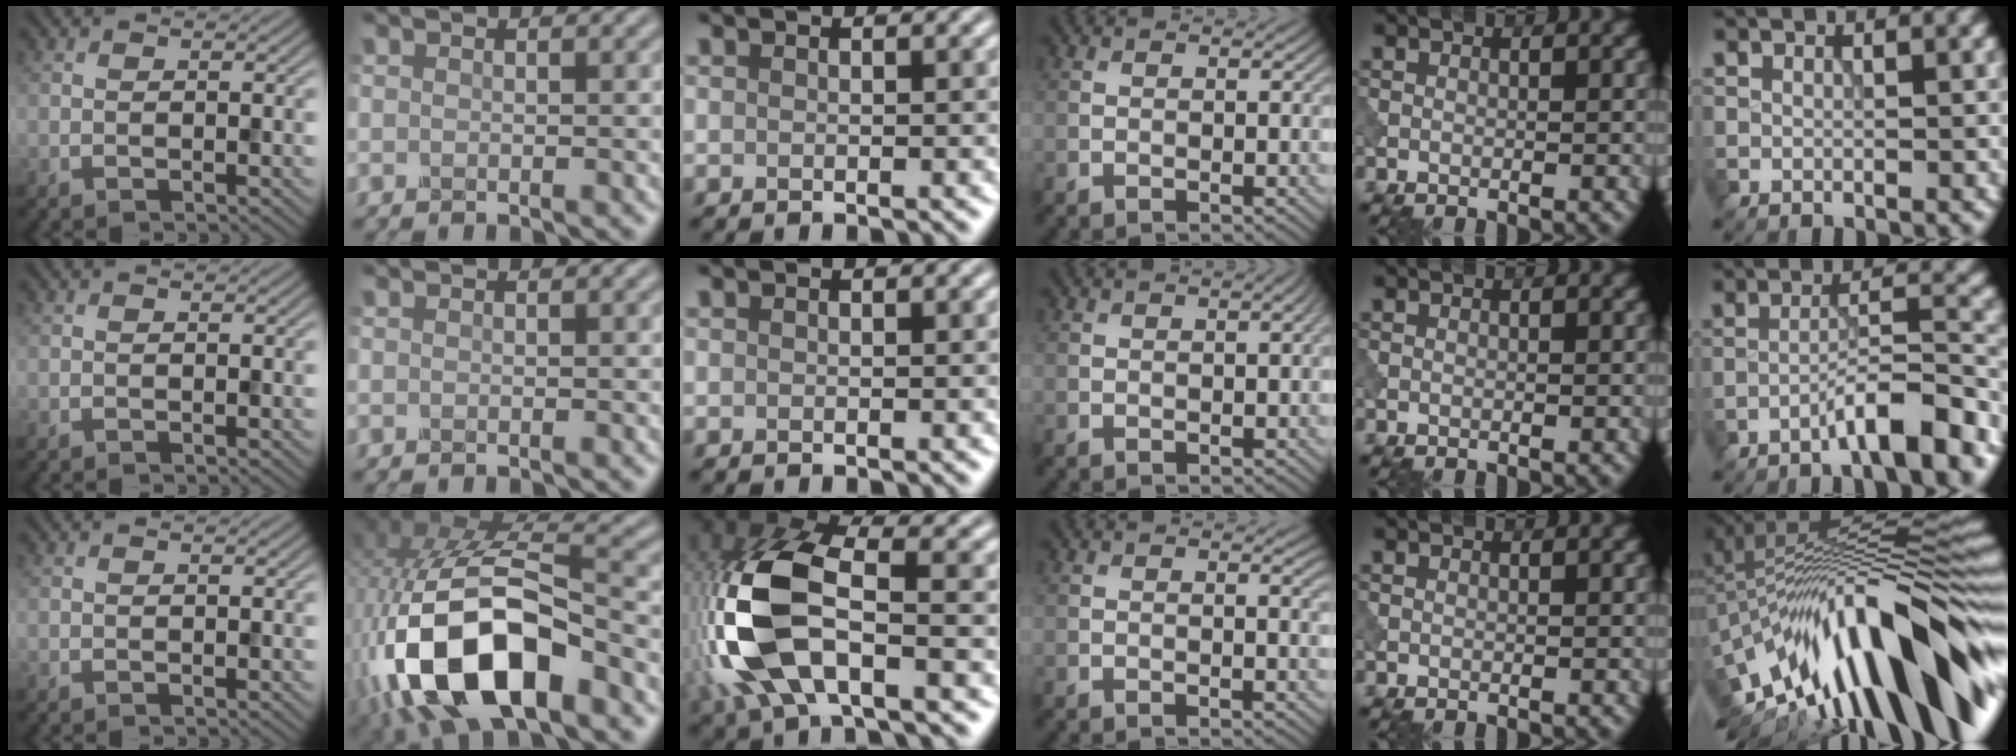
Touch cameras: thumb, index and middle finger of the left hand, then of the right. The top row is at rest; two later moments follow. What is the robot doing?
{"motion": "dispense", "object": "dispenser bottle"}